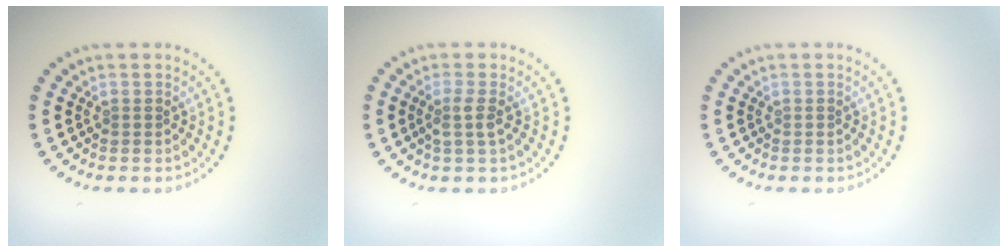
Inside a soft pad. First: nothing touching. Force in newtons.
{"total": 1.7, "press": 1.3, "slide": 1.0}
{"total": 0.0}